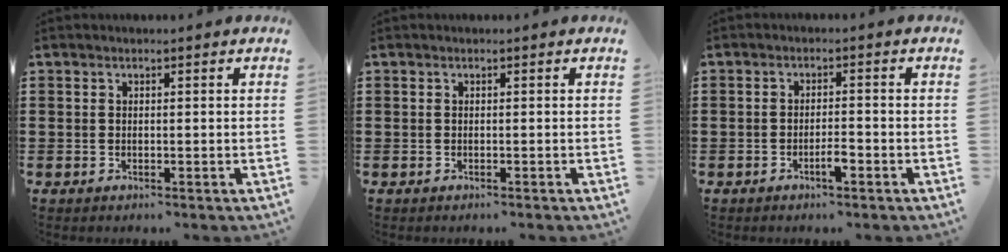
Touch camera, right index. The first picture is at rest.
{"total": 0.0}
{"total": 2.6, "force": [-1.5, 0.5, 2.1], "torque": [-0.036, 0.002, -0.026]}